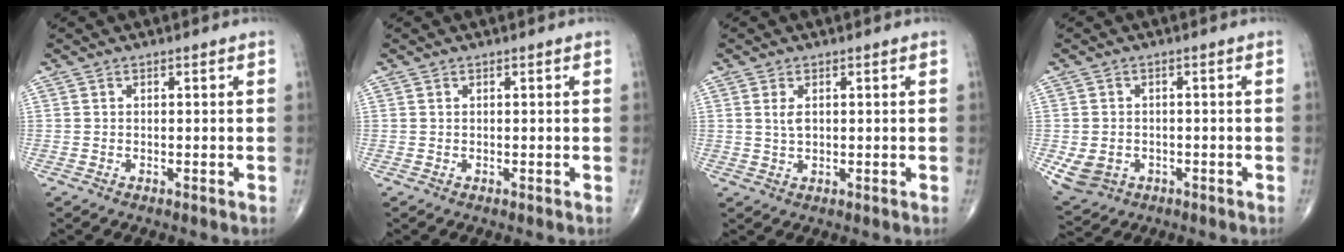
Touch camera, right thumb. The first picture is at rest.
{"total": 0.0}
{"total": 2.6, "force": [0.7, 1.4, 2.1], "torque": [-0.039, -0.002, 0.017]}
{"total": 5.7, "force": [-1.6, 4.9, 2.6], "torque": [-0.045, 0.008, -0.014]}